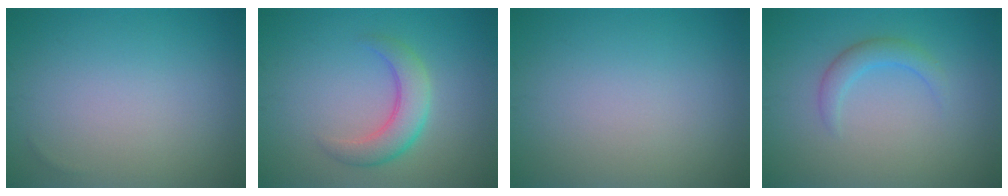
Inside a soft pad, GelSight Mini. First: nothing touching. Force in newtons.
{"total": 3.8, "press": 3.8, "slide": 0.4}
{"total": 0.0}
{"total": 2.0, "press": 2.0, "slide": 0.1}